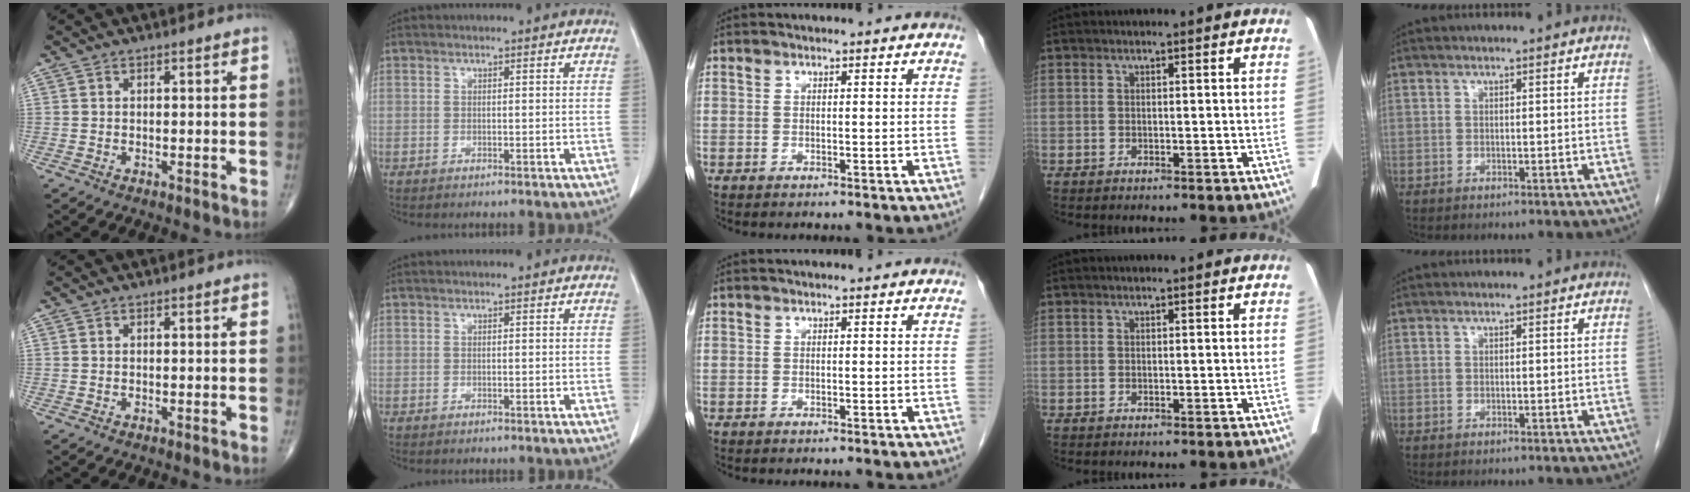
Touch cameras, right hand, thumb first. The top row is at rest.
{}